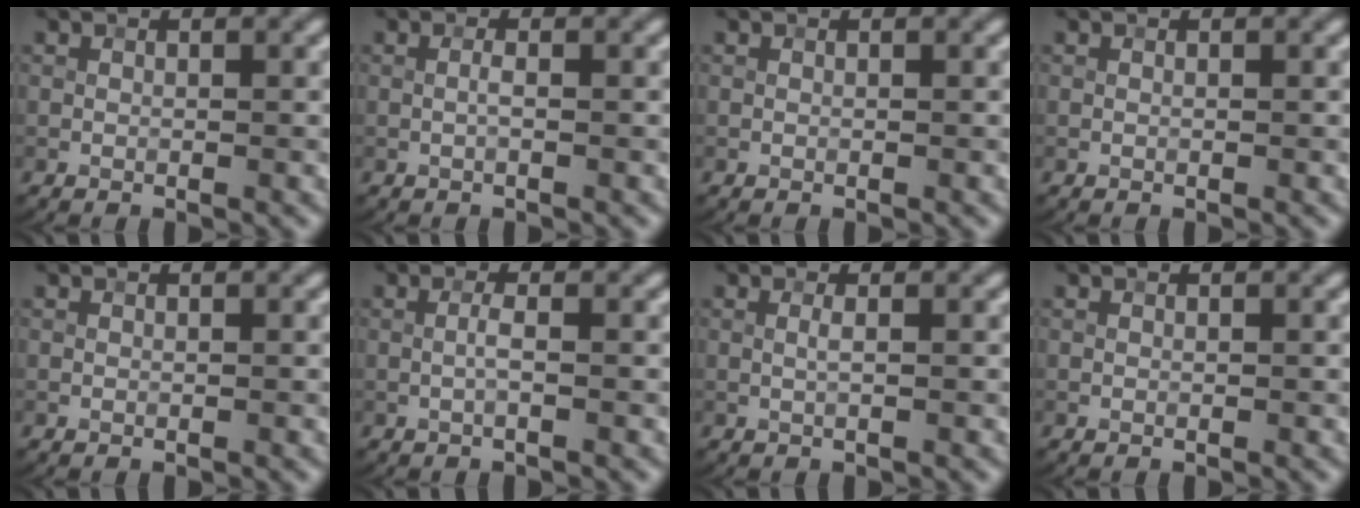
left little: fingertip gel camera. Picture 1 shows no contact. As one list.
[{"total": 0.7, "force": [-0.2, 0.0, 0.7], "torque": [-0.013, 0.001, -0.006]}, {"total": 0.0}, {"total": 0.0}, {"total": 0.0}, {"total": 1.1, "force": [-0.3, 0.0, 1.1], "torque": [-0.021, 0.002, -0.007]}, {"total": 0.7, "force": [0.0, 0.1, 0.7], "torque": [-0.014, 0.001, -0.001]}, {"total": 0.0}]